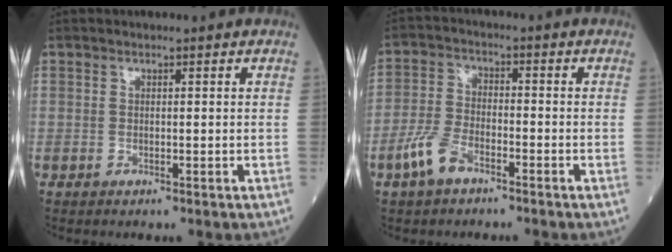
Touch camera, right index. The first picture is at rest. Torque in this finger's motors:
{"motor_torque": [0.48, -0.53, 0.28, 0.03]}